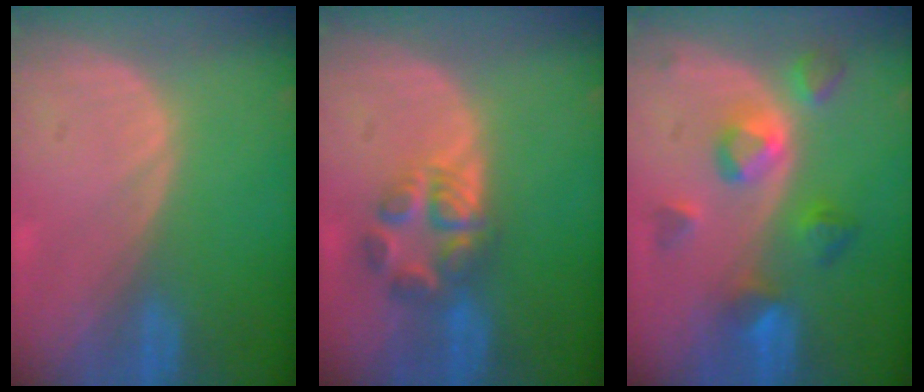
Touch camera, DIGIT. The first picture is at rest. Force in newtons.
{"total": 5.5, "press": 5.5, "slide": 0.9}
{"total": 7.4, "press": 6.9, "slide": 2.8}